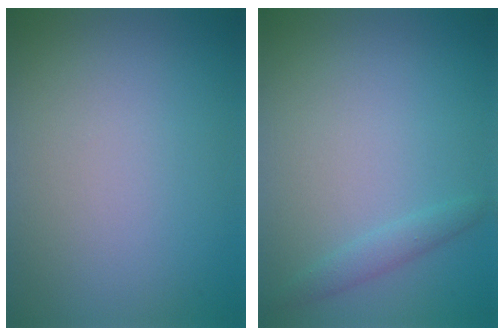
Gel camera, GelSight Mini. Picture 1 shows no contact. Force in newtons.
{"total": 1.3, "press": 1.3, "slide": 0.1}